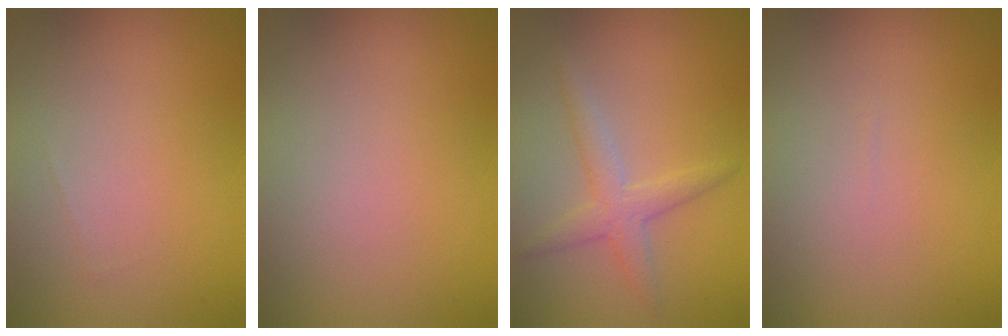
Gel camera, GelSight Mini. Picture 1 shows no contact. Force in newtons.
{"total": 0.0}
{"total": 2.6, "press": 2.6, "slide": 0.2}
{"total": 0.0}